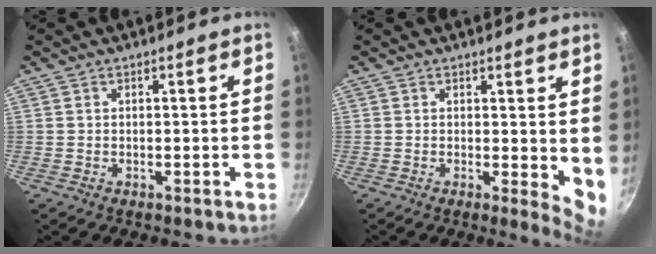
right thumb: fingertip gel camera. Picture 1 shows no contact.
{"total": 5.6, "force": [0.8, 2.3, 5.0], "torque": [-0.058, -0.018, 0.009]}